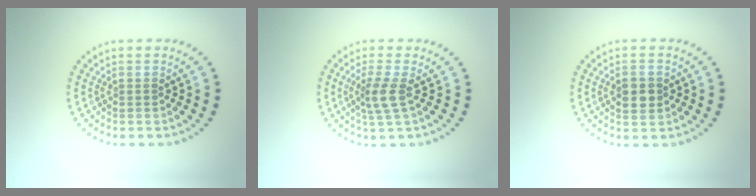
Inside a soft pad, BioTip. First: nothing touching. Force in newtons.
{"total": 2.4, "press": 1.9, "slide": 1.5}
{"total": 2.9, "press": 2.9, "slide": 0.0}